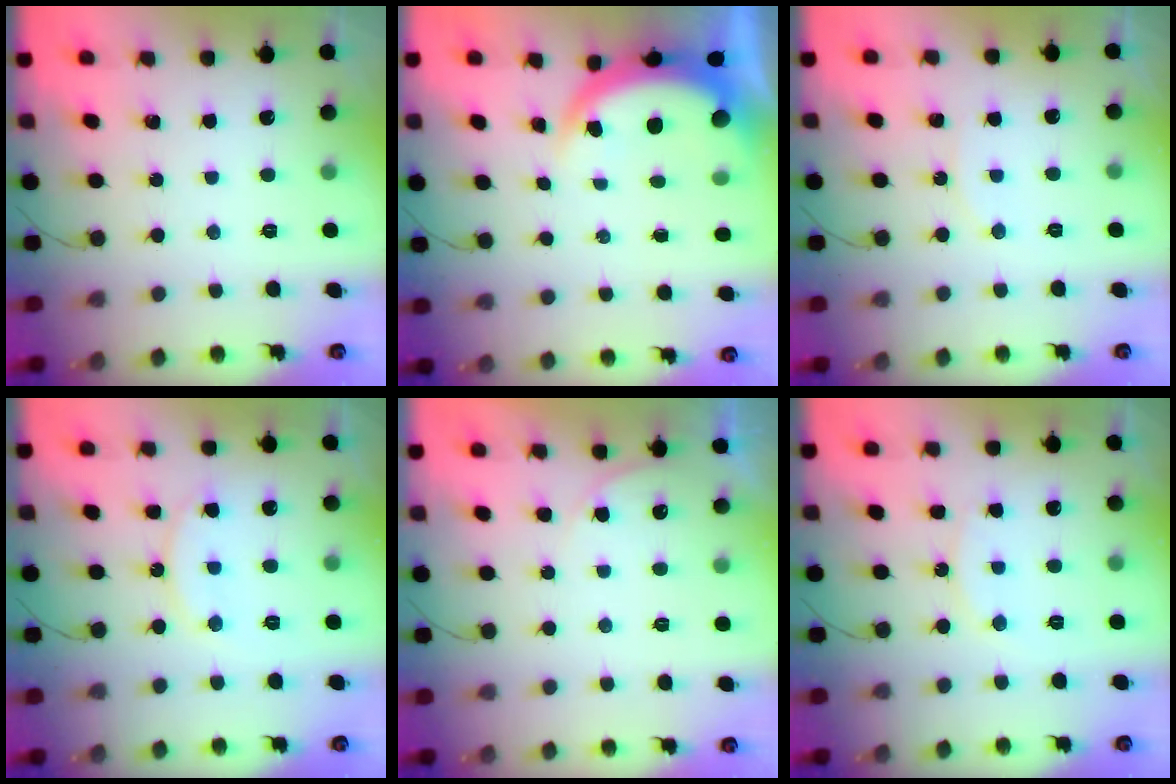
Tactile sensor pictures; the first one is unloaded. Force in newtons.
{"total": 5.1, "press": 5.1, "slide": 0.3}
{"total": 4.6, "press": 4.5, "slide": 0.5}
{"total": 12.5, "press": 12.4, "slide": 0.9}
{"total": 3.8, "press": 3.8, "slide": 0.3}
{"total": 9.2, "press": 9.2, "slide": 0.4}